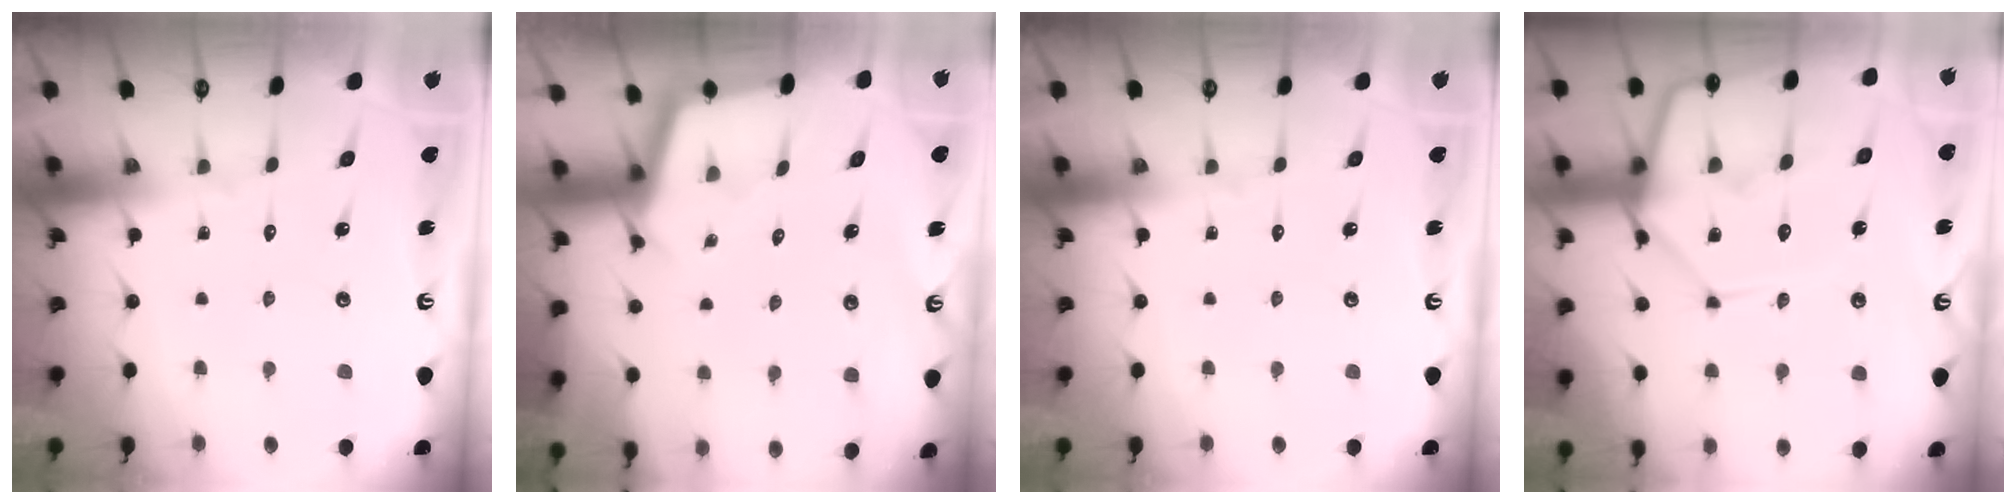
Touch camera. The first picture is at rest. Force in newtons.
{"total": 2.5, "press": 2.5, "slide": 0.2}
{"total": 0.0}
{"total": 14.7, "press": 14.6, "slide": 1.2}